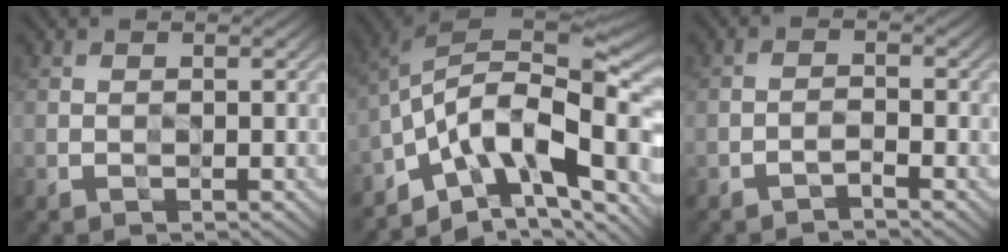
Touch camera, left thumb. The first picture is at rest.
{"total": 15.0, "force": [-6.2, 7.4, 11.5], "torque": [-0.218, 0.010, -0.120]}
{"total": 1.3, "force": [-1.3, 0.1, 0.2], "torque": [0.000, 0.003, -0.031]}